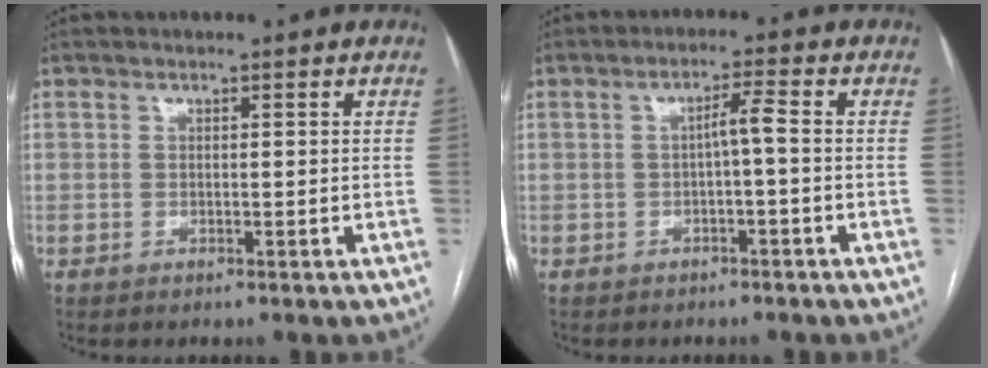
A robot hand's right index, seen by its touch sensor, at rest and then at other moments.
{"total": 2.6, "force": [-0.5, -0.1, 2.6], "torque": [-0.045, 0.007, -0.007]}